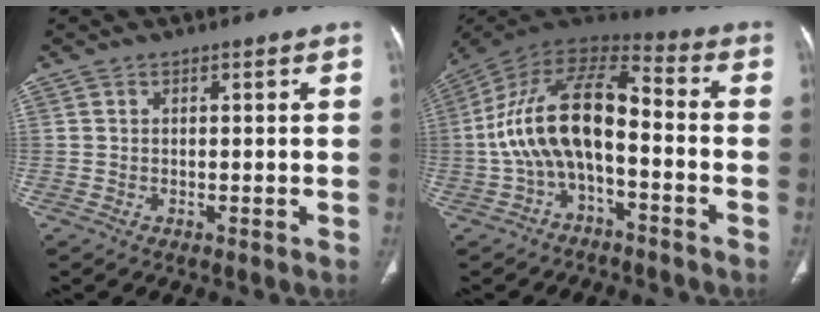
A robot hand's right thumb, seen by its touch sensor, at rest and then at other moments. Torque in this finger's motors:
{"motor_torque": [2.28, 2.27, 1.50, -1.27, 0.38]}